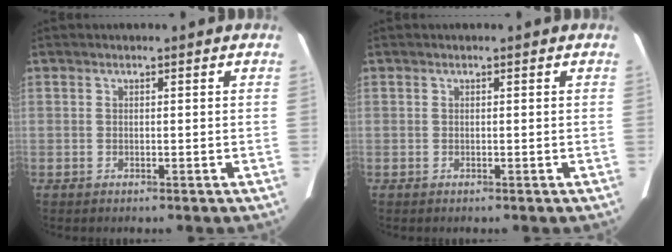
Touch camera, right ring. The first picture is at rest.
{"total": 0.0}